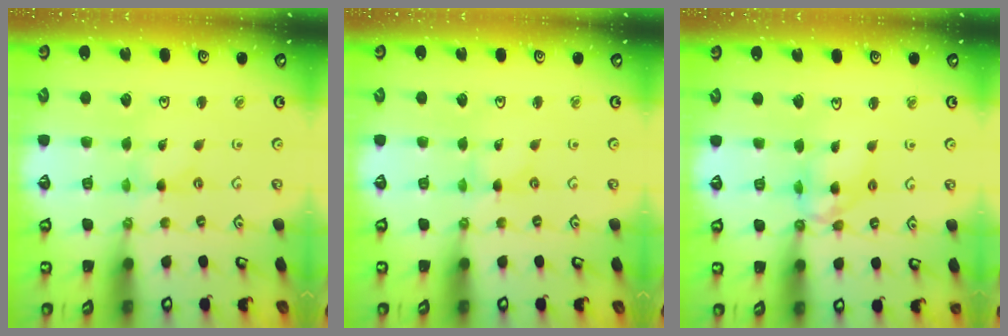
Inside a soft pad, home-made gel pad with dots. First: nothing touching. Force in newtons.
{"total": 0.0}
{"total": 9.6, "press": 9.6, "slide": 1.0}